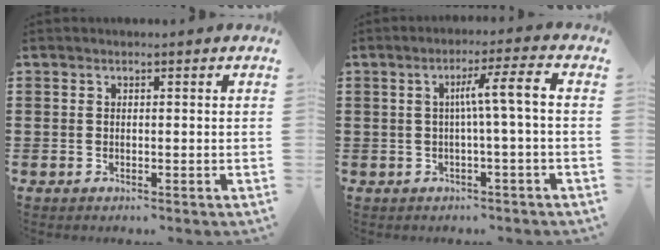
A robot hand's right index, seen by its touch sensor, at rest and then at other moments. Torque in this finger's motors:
{"motor_torque": [0.89, -0.37, 0.25, 0.15]}